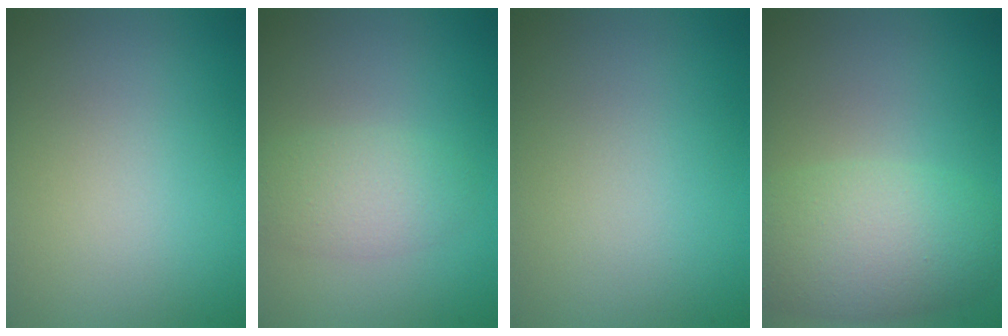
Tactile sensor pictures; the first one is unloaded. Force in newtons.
{"total": 2.8, "press": 2.8, "slide": 0.1}
{"total": 0.0}
{"total": 5.7, "press": 5.6, "slide": 0.6}